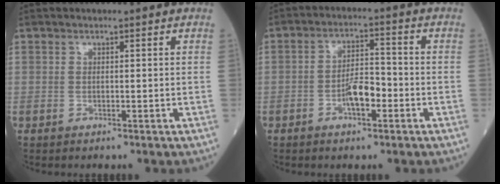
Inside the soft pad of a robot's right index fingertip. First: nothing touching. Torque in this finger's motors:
{"motor_torque": [0.45, -0.32, 0.45, 0.11]}